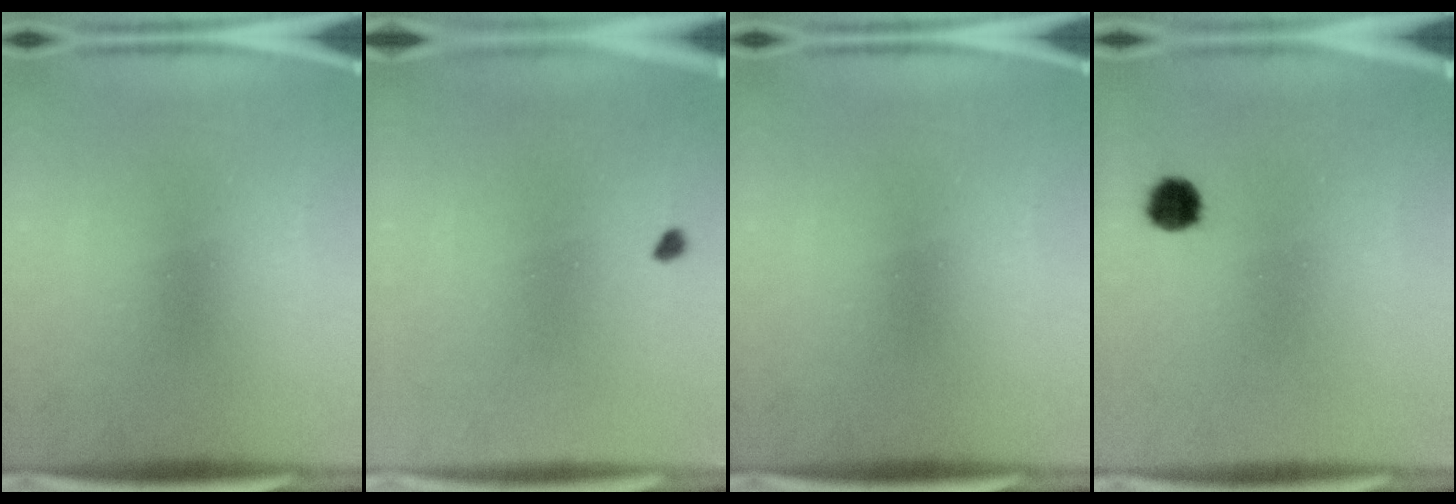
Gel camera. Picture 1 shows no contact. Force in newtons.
{"total": 0.7}
{"total": 0.0}
{"total": 3.3}